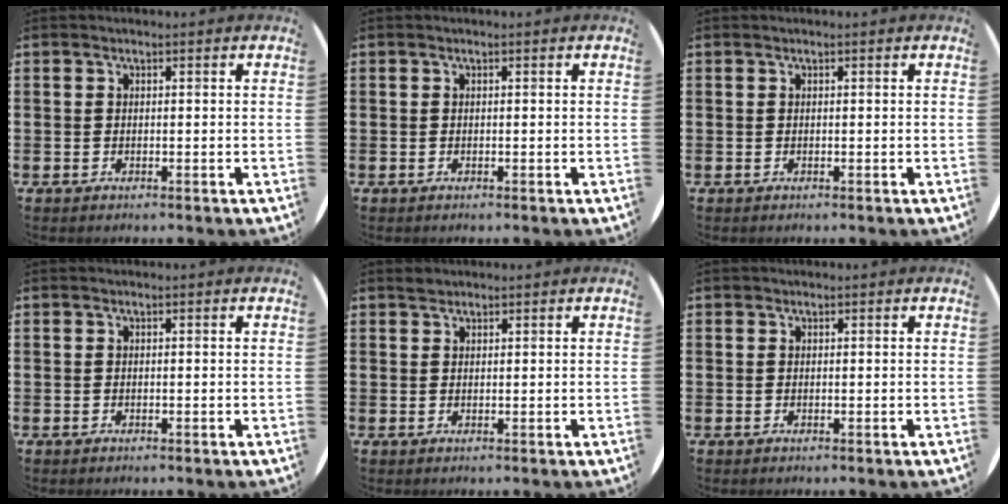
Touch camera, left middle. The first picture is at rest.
{"total": 0.0}
{"total": 0.0}
{"total": 0.0}
{"total": 1.0, "force": [0.9, 0.3, 0.0], "torque": [0.006, -0.003, 0.017]}
{"total": 0.0}